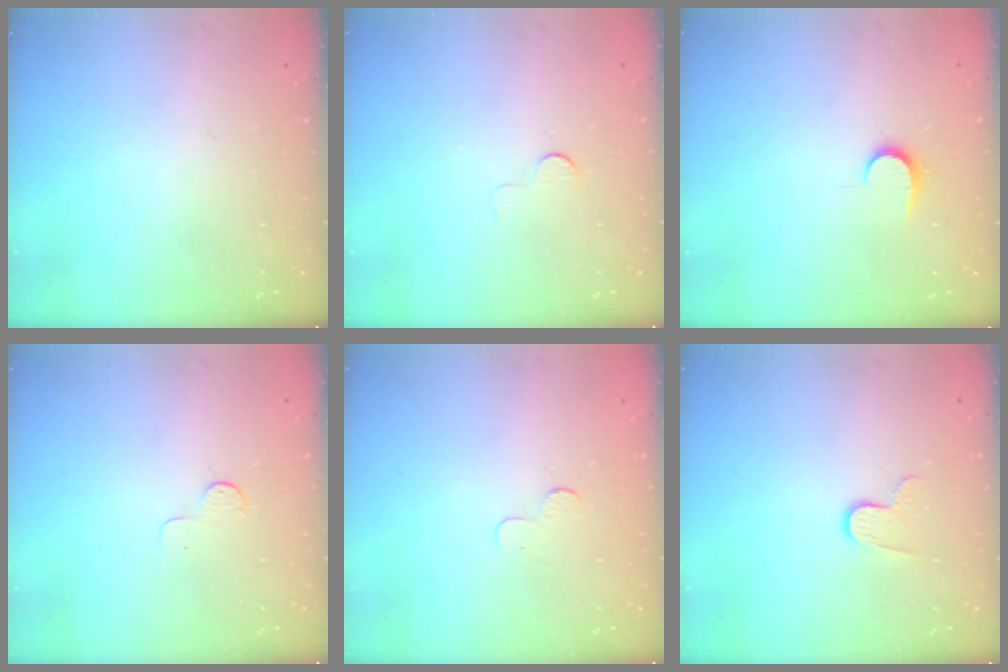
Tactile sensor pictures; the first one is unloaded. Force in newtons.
{"total": 3.8, "press": 3.8, "slide": 0.3}
{"total": 6.8, "press": 6.7, "slide": 0.6}
{"total": 4.1, "press": 4.1, "slide": 0.4}
{"total": 2.5, "press": 2.5, "slide": 0.2}
{"total": 6.3, "press": 6.3, "slide": 0.2}